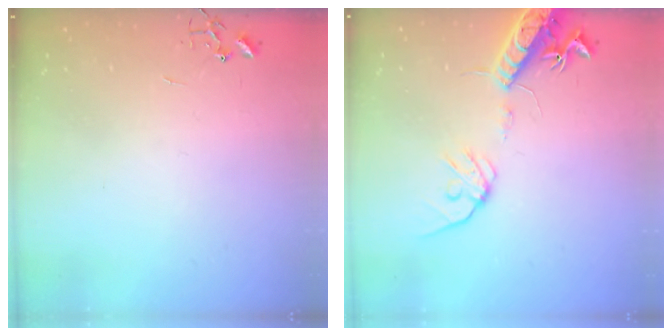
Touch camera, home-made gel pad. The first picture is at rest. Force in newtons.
{"total": 16.4, "press": 16.1, "slide": 3.0}